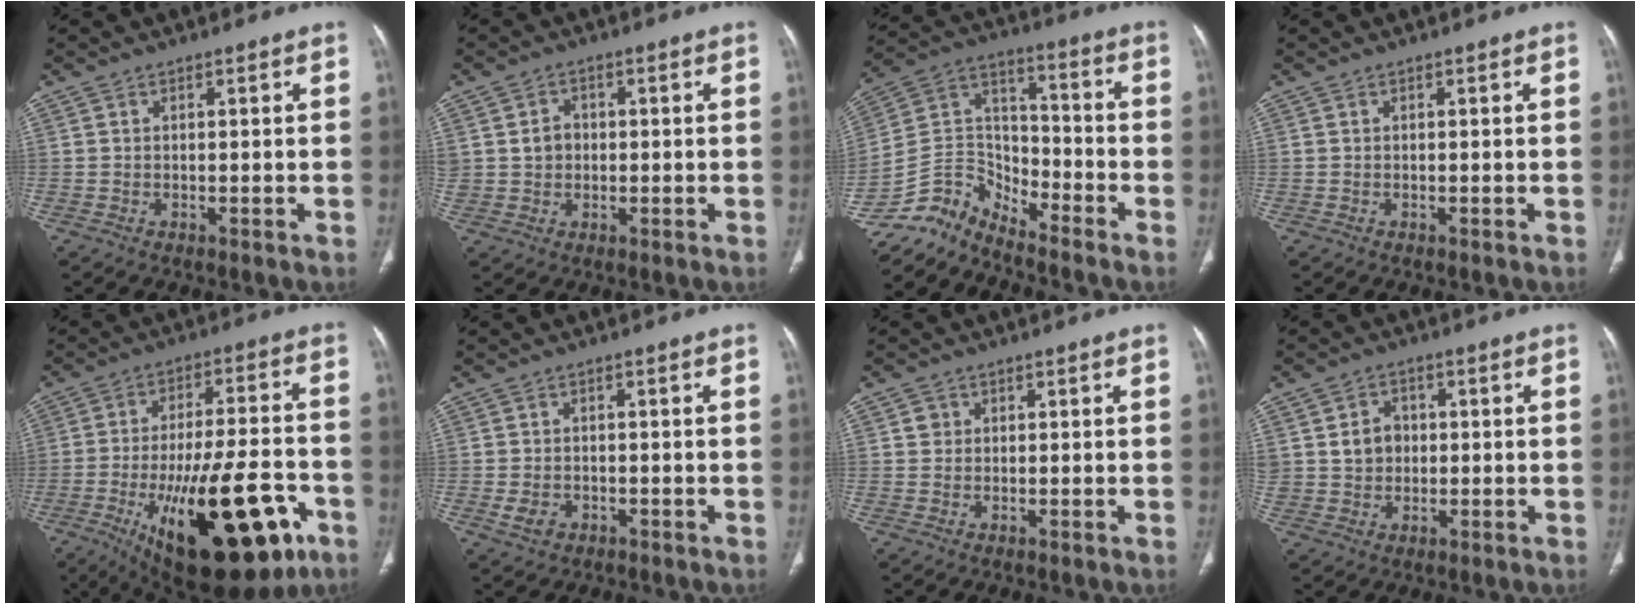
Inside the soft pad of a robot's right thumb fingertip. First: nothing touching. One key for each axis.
{"total": 3.9, "fx": 0.3, "fy": 3.4, "fz": 1.9, "tx": -0.018, "ty": 0.005, "tz": 0.008}
{"total": 10.2, "fx": -9.7, "fy": 3.0, "fz": 1.1, "tx": -0.024, "ty": 0.097, "tz": -0.200}
{"total": 0.0}
{"total": 27.7, "fx": -11.4, "fy": 10.8, "fz": 22.8, "tx": -0.332, "ty": 0.031, "tz": -0.157}
{"total": 3.0, "fx": -1.1, "fy": 2.2, "fz": 1.6, "tx": -0.027, "ty": 0.002, "tz": -0.016}
{"total": 1.7, "fx": 0.5, "fy": 1.6, "fz": 0.4, "tx": 0.003, "ty": 0.000, "tz": 0.005}
{"total": 5.7, "fx": 0.8, "fy": 4.8, "fz": 2.9, "tx": -0.025, "ty": 0.000, "tz": 0.016}